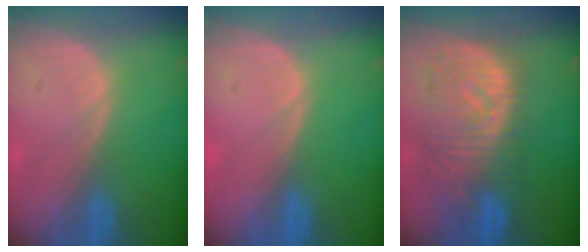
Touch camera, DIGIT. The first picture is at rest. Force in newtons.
{"total": 0.0}
{"total": 10.9, "press": 9.6, "slide": 5.1}